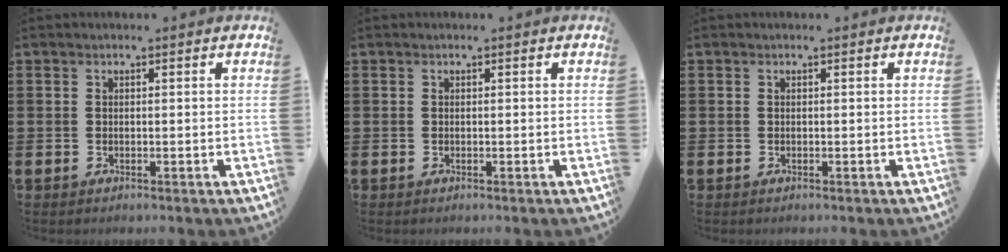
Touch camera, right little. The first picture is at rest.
{"total": 0.0}
{"total": 0.0}